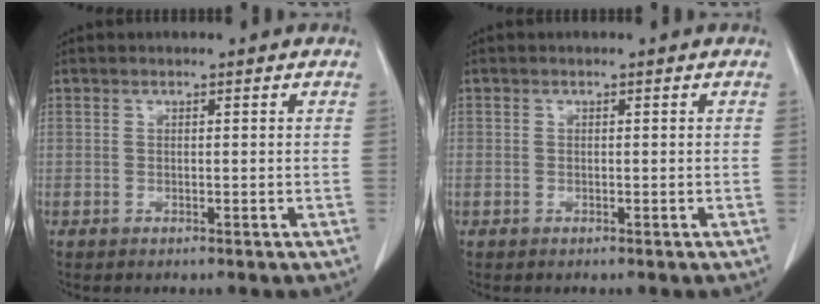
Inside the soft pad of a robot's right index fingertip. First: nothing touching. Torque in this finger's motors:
{"motor_torque": [-0.05, -0.06, -0.29, -0.15]}